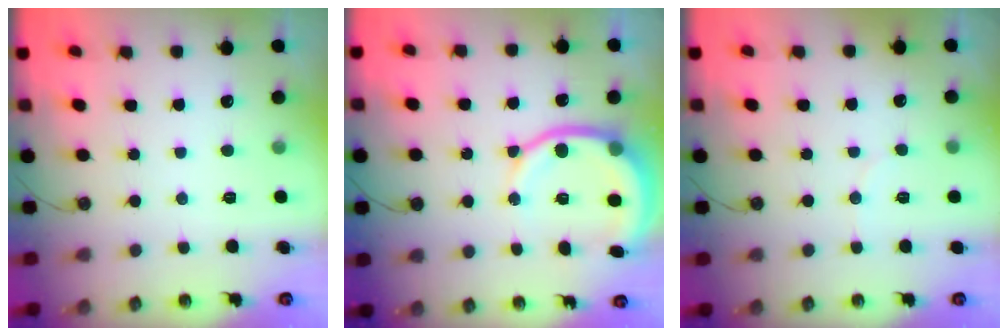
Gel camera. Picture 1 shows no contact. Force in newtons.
{"total": 11.8, "press": 11.6, "slide": 2.0}
{"total": 2.4, "press": 2.3, "slide": 0.7}